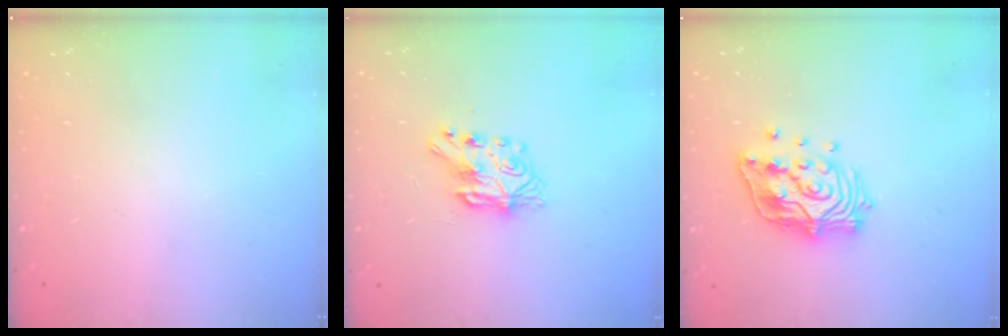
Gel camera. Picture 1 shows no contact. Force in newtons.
{"total": 7.9, "press": 7.8, "slide": 0.6}
{"total": 15.7, "press": 15.6, "slide": 1.7}